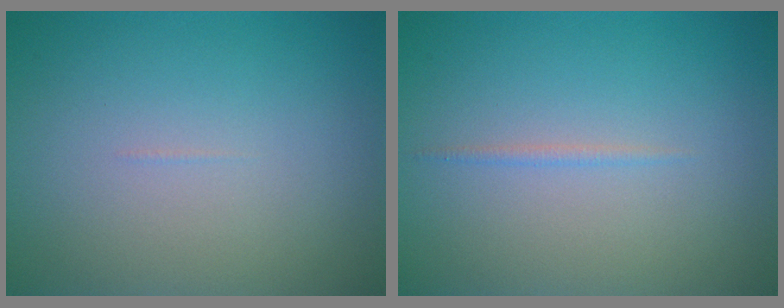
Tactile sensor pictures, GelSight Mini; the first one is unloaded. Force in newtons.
{"total": 0.6, "press": 0.6, "slide": 0.1}